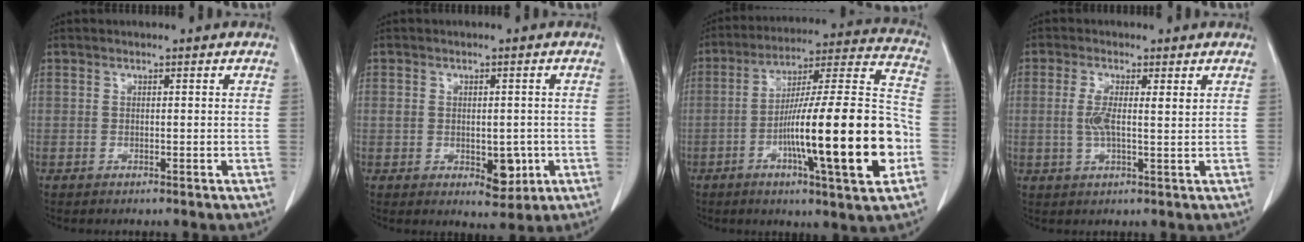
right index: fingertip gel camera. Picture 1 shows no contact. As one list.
[{"total": 5.5, "force": [-1.1, 3.2, 4.3], "torque": [-0.053, 0.002, -0.003]}, {"total": 22.8, "force": [-6.4, 1.6, 21.8], "torque": [-0.317, 0.005, -0.099]}, {"total": 4.4, "force": [1.0, 0.9, 4.2], "torque": [-0.084, 0.003, 0.017]}]